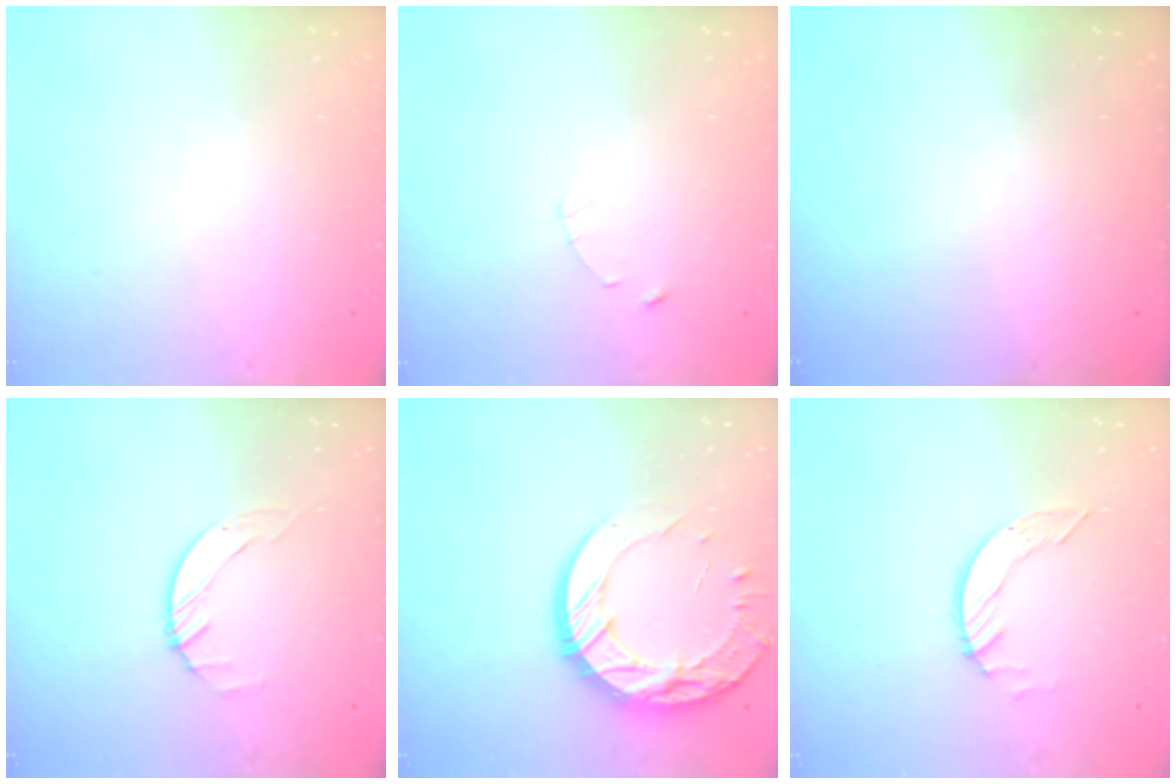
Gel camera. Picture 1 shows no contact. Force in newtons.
{"total": 1.0, "press": 1.0, "slide": 0.2}
{"total": 0.0}
{"total": 1.4, "press": 1.4, "slide": 0.2}
{"total": 20.4, "press": 20.3, "slide": 1.7}
{"total": 5.4, "press": 5.4, "slide": 0.1}